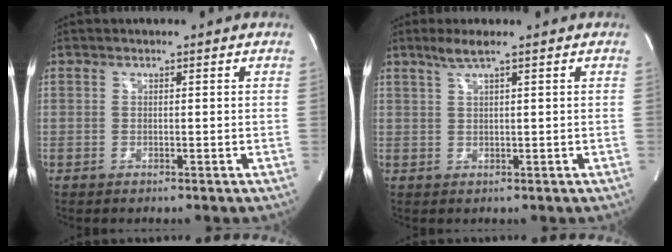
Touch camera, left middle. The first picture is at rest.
{"total": 2.7, "force": [1.8, -0.3, 2.0], "torque": [-0.051, 0.005, 0.041]}